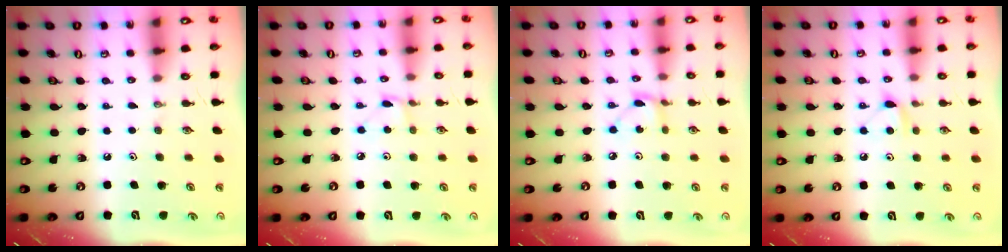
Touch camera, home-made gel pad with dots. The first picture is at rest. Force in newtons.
{"total": 2.0, "press": 2.0, "slide": 0.3}
{"total": 2.8, "press": 2.8, "slide": 0.1}
{"total": 6.1, "press": 6.0, "slide": 0.8}